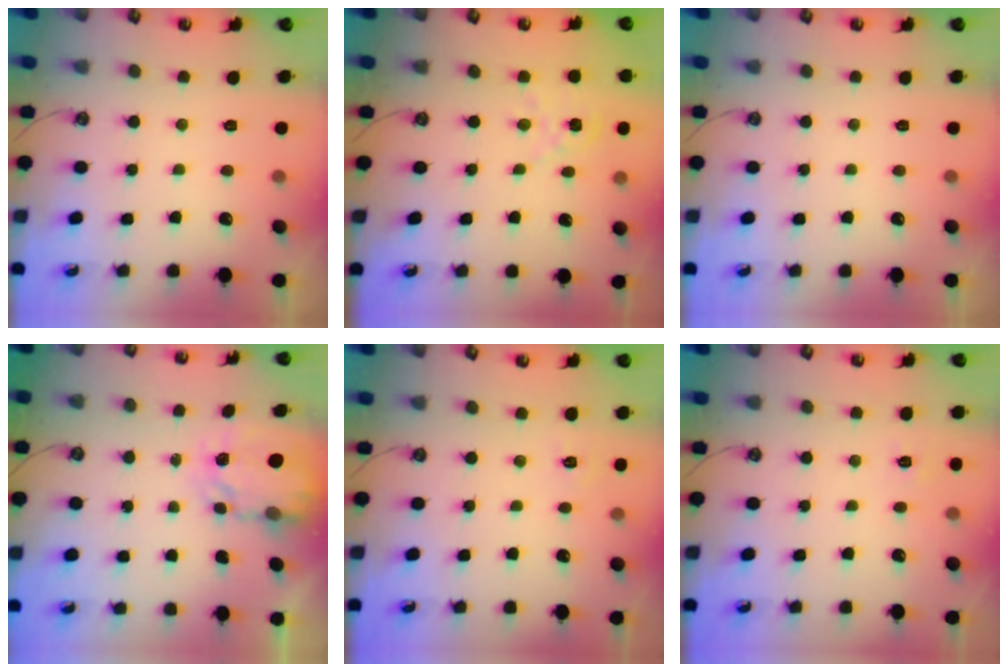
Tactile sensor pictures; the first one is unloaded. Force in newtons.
{"total": 2.3, "press": 2.3, "slide": 0.3}
{"total": 0.0}
{"total": 3.8, "press": 3.8, "slide": 0.1}
{"total": 4.1, "press": 4.1, "slide": 0.6}
{"total": 4.4, "press": 4.3, "slide": 0.5}